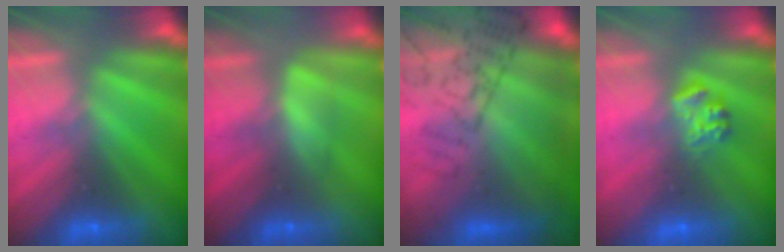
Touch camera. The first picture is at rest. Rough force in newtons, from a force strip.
{"total": 2.6}
{"total": 7.5}
{"total": 2.3}